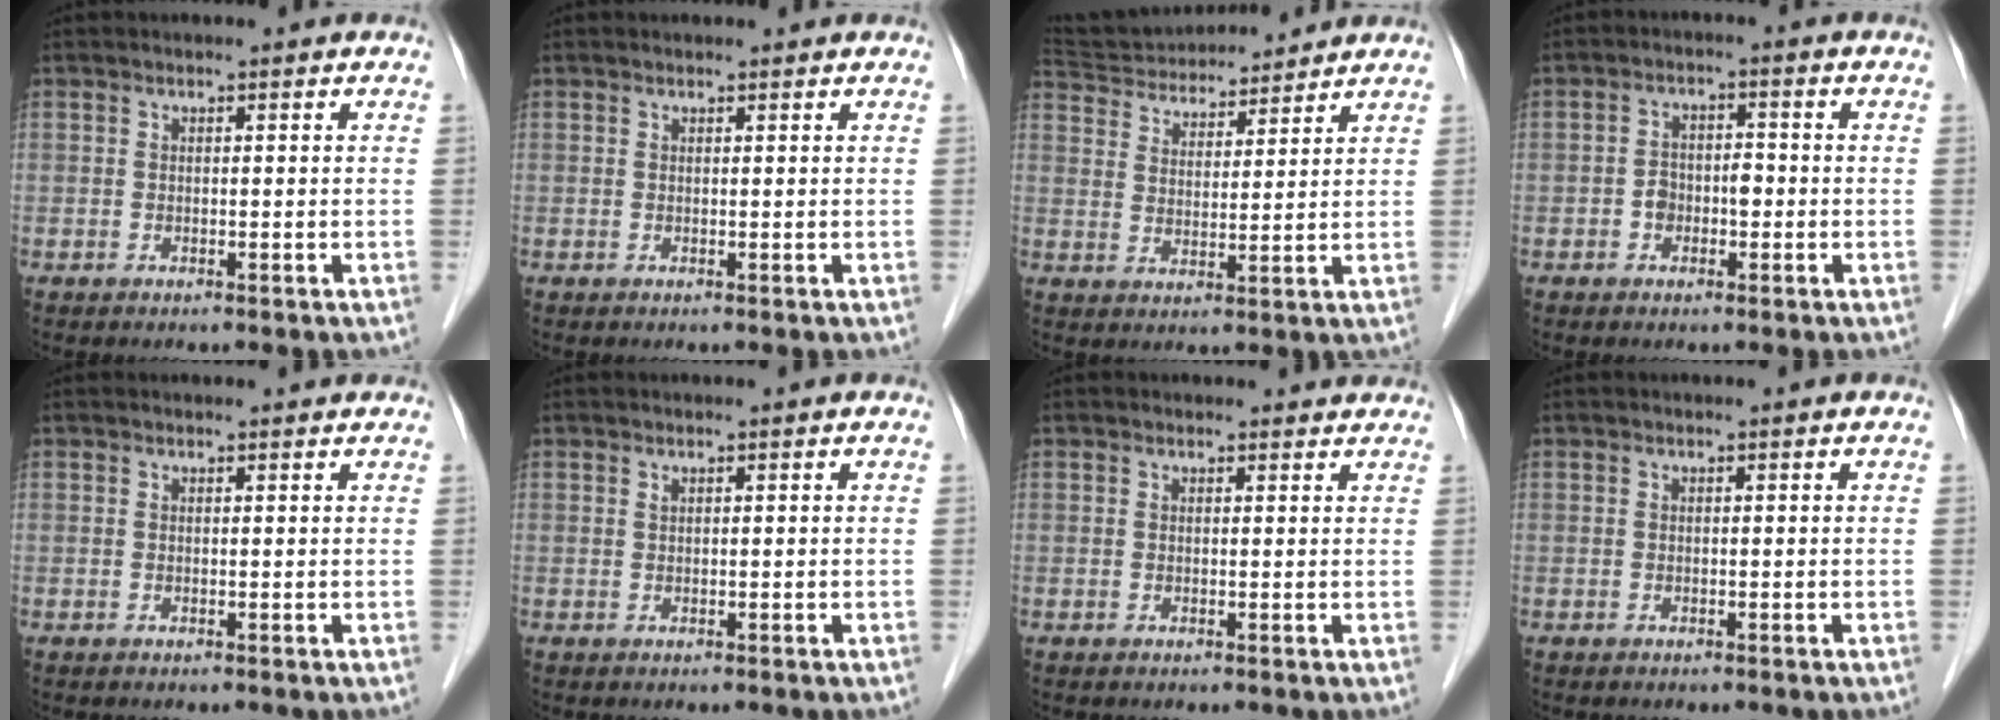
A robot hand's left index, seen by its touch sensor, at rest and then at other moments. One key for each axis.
{"total": 0.7, "fx": 0.6, "fy": 0.2, "fz": 0.1, "tx": -0.009, "ty": 0.005, "tz": 0.007}
{"total": 13.7, "fx": 12.8, "fy": 3.2, "fz": 3.7, "tx": -0.075, "ty": 0.033, "tz": 0.214}
{"total": 3.2, "fx": -1.2, "fy": 2.1, "fz": 2.1, "tx": -0.037, "ty": 0.012, "tz": -0.023}
{"total": 1.6, "fx": 1.5, "fy": 0.4, "fz": 0.4, "tx": -0.012, "ty": 0.006, "tz": 0.011}
{"total": 0.0}
{"total": 1.7, "fx": 1.6, "fy": 0.7, "fz": -0.1, "tx": -0.002, "ty": -0.002, "tz": 0.007}
{"total": 0.0}